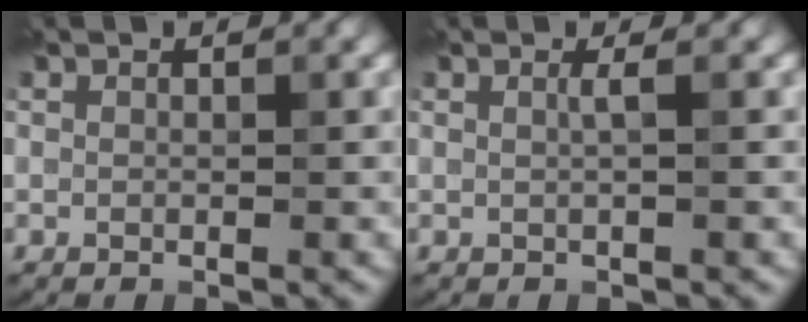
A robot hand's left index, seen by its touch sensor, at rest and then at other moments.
{"total": 1.0, "force": [0.1, 0.2, 0.9], "torque": [-0.012, 0.002, -0.002]}